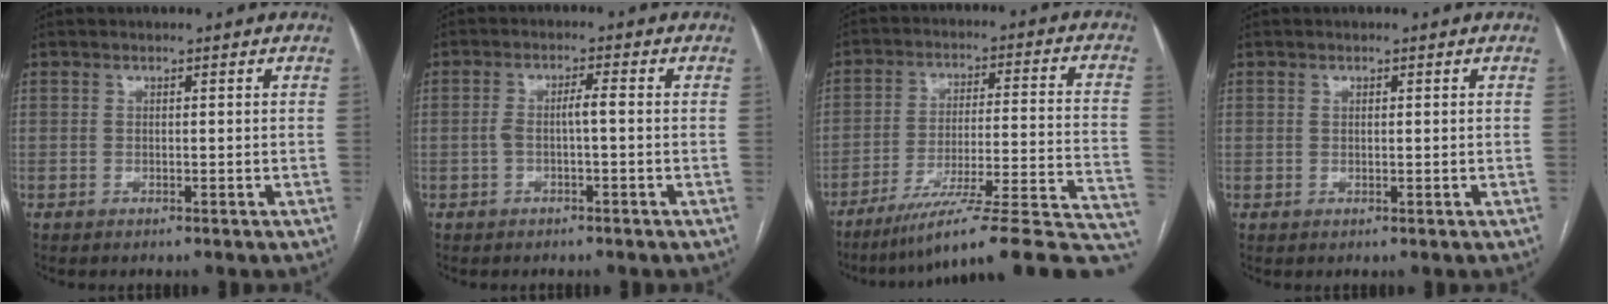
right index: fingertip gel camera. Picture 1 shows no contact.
{"total": 3.0, "force": [-0.7, 0.4, 2.9], "torque": [-0.057, 0.016, -0.008]}
{"total": 24.9, "force": [-20.3, 2.1, 14.2], "torque": [-0.114, 0.016, -0.285]}
{"total": 0.6, "force": [0.2, 0.3, 0.5], "torque": [-0.010, 0.000, 0.003]}